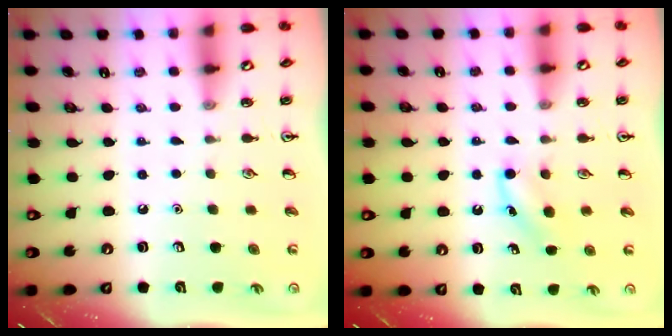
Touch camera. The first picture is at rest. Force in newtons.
{"total": 4.4, "press": 4.0, "slide": 1.7}